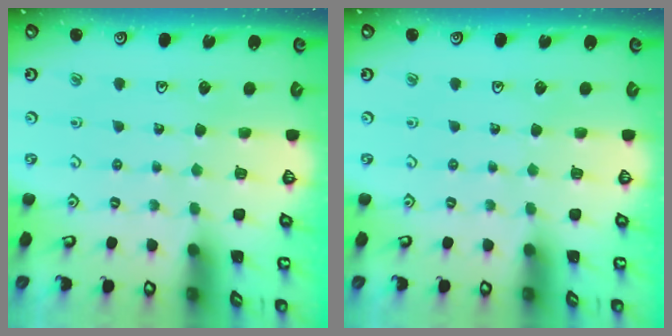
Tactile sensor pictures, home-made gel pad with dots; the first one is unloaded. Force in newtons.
{"total": 0.0}